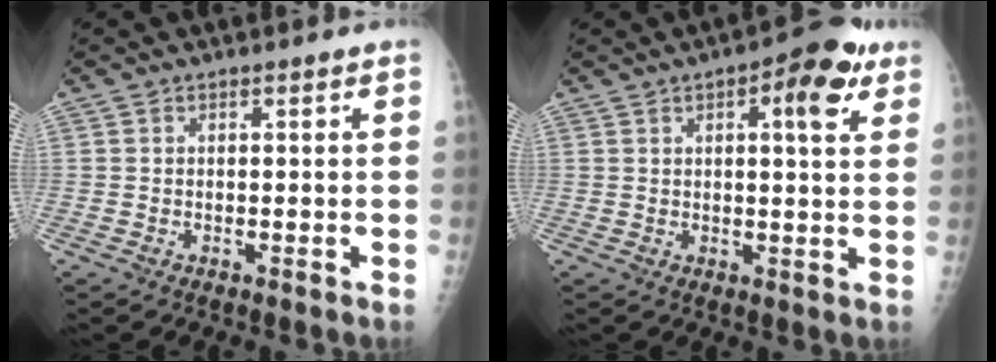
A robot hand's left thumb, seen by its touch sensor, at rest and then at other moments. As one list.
[{"total": 9.6, "force": [4.3, 3.2, 7.9], "torque": [-0.089, -0.004, 0.051]}]